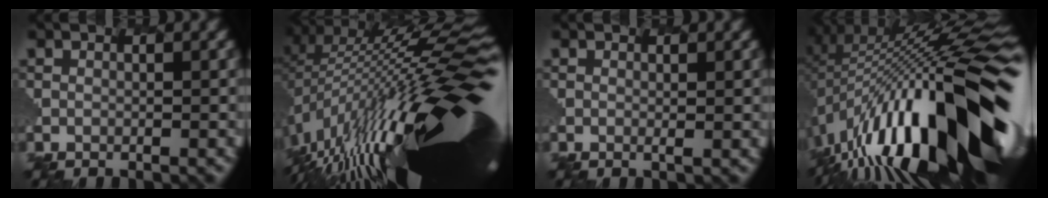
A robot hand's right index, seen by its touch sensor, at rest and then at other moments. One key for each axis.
{"total": 18.3, "fx": -3.2, "fy": 4.4, "fz": 17.5, "tx": -0.271, "ty": 0.001, "tz": -0.048}
{"total": 0.8, "fx": 0.7, "fy": -0.1, "fz": 0.2, "tx": -0.003, "ty": -0.007, "tz": 0.005}
{"total": 17.9, "fx": -3.1, "fy": 6.1, "fz": 16.6, "tx": -0.238, "ty": 0.021, "tz": -0.070}